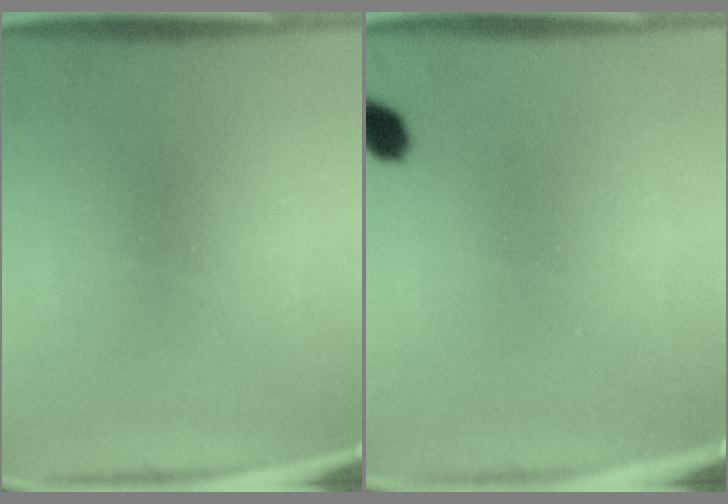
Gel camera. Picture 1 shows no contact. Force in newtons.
{"total": 2.5}